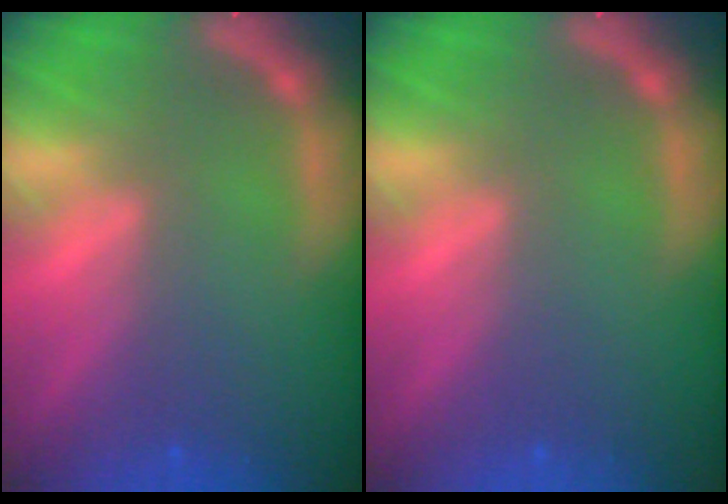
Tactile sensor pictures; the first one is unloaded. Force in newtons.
{"total": 0.0}